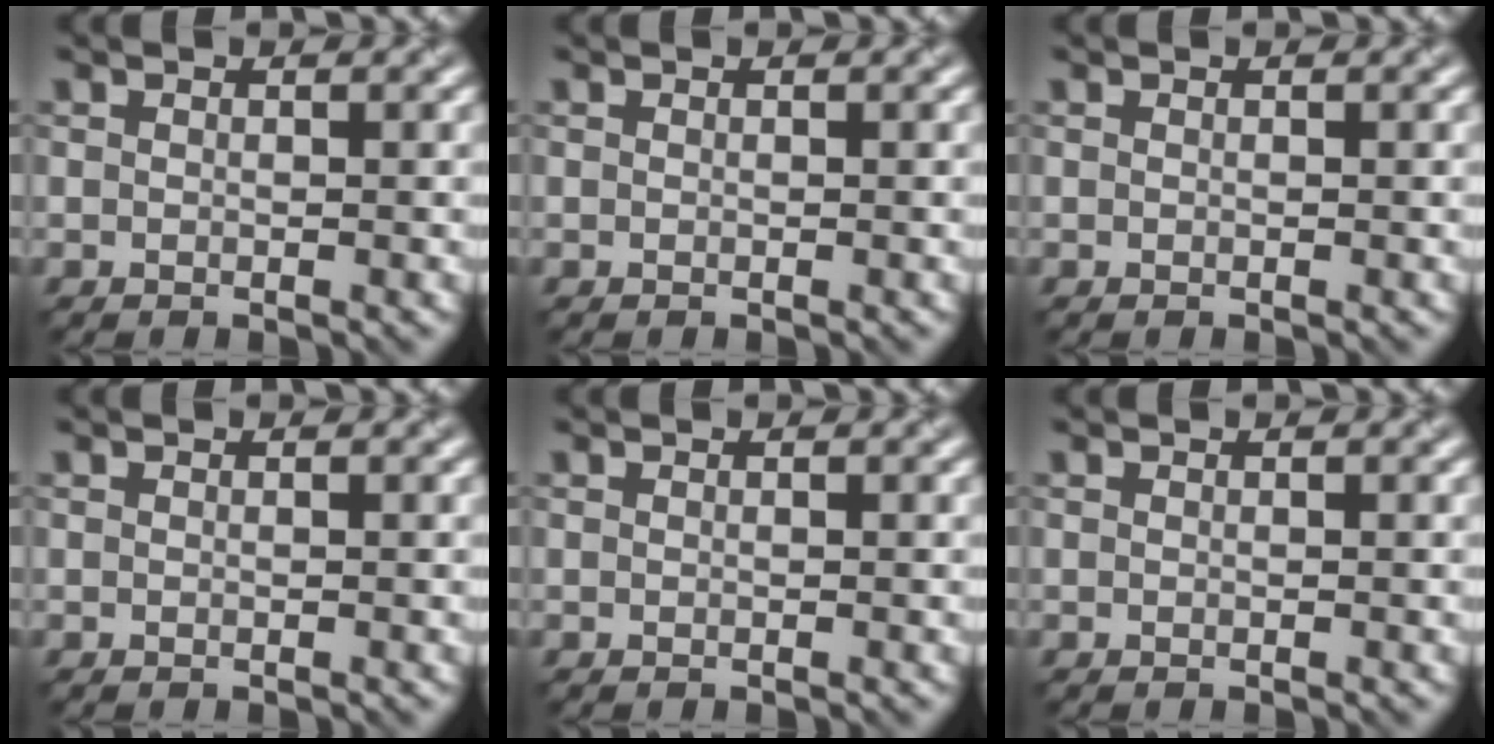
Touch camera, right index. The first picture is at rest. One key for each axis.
{"total": 0.0}
{"total": 0.0}
{"total": 0.0}
{"total": 0.0}
{"total": 0.0}